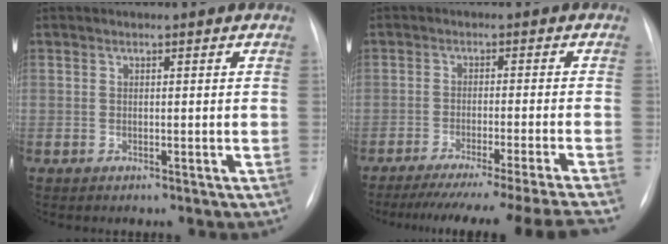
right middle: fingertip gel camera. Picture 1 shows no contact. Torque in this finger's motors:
{"motor_torque": [0.38, -0.39, 0.20, 0.10]}